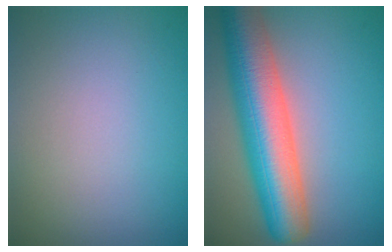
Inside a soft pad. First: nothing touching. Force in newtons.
{"total": 9.4, "press": 9.4, "slide": 0.5}